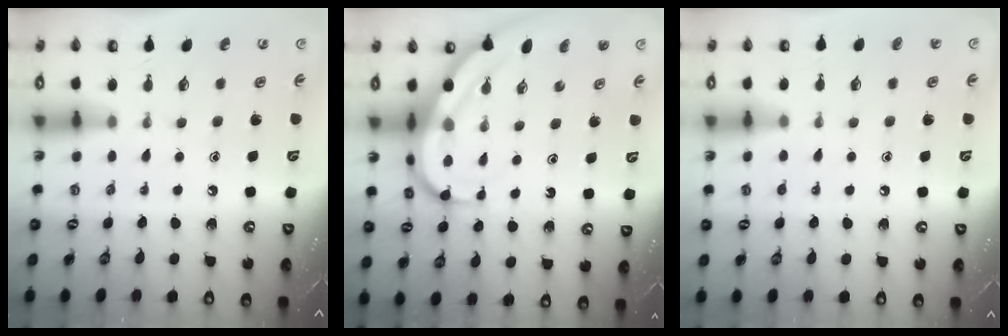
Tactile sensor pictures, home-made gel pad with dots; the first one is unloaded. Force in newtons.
{"total": 11.5, "press": 11.4, "slide": 1.2}
{"total": 2.9, "press": 2.8, "slide": 0.3}